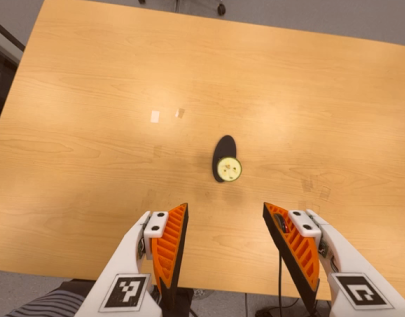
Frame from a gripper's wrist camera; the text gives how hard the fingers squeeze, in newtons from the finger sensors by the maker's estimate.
{"total": 0.0}